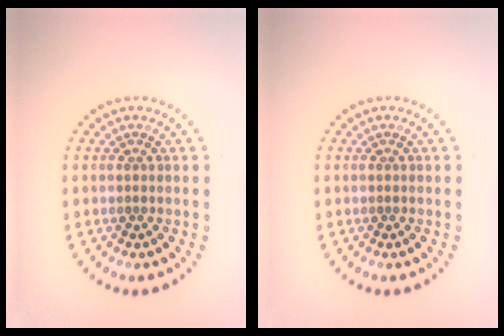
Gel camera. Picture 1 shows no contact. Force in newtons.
{"total": 0.0}